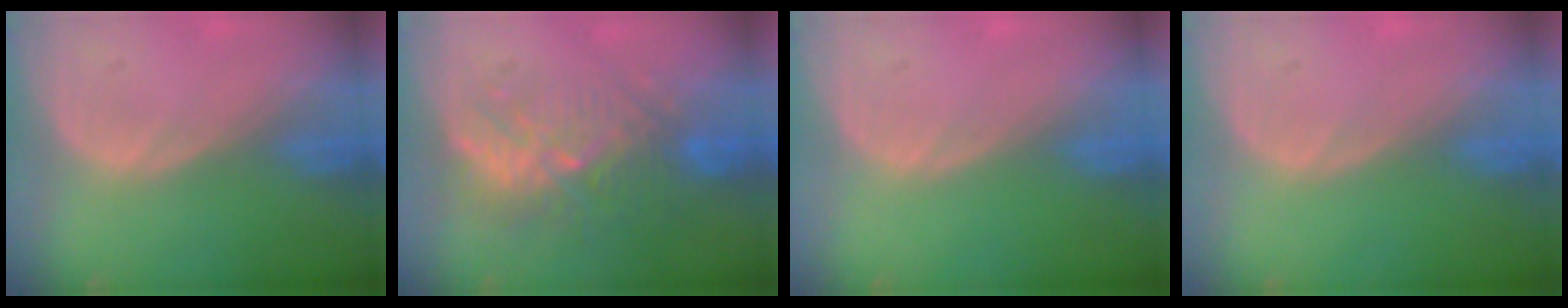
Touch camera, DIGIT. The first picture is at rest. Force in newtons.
{"total": 9.4, "press": 8.9, "slide": 2.8}
{"total": 0.0}
{"total": 0.0}